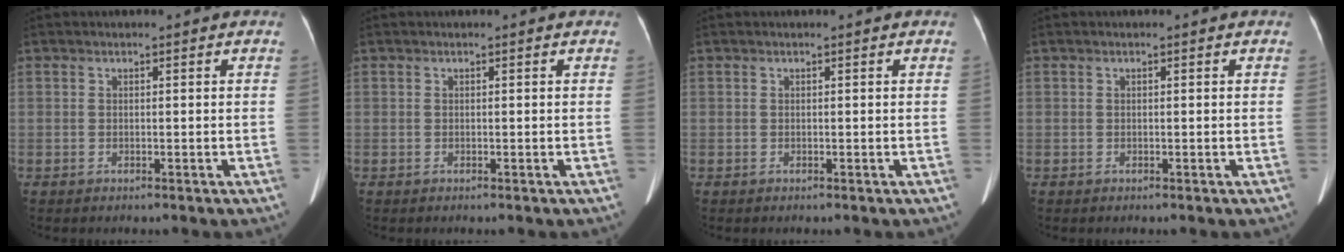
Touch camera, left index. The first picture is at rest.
{"total": 0.0}
{"total": 0.0}
{"total": 0.0}